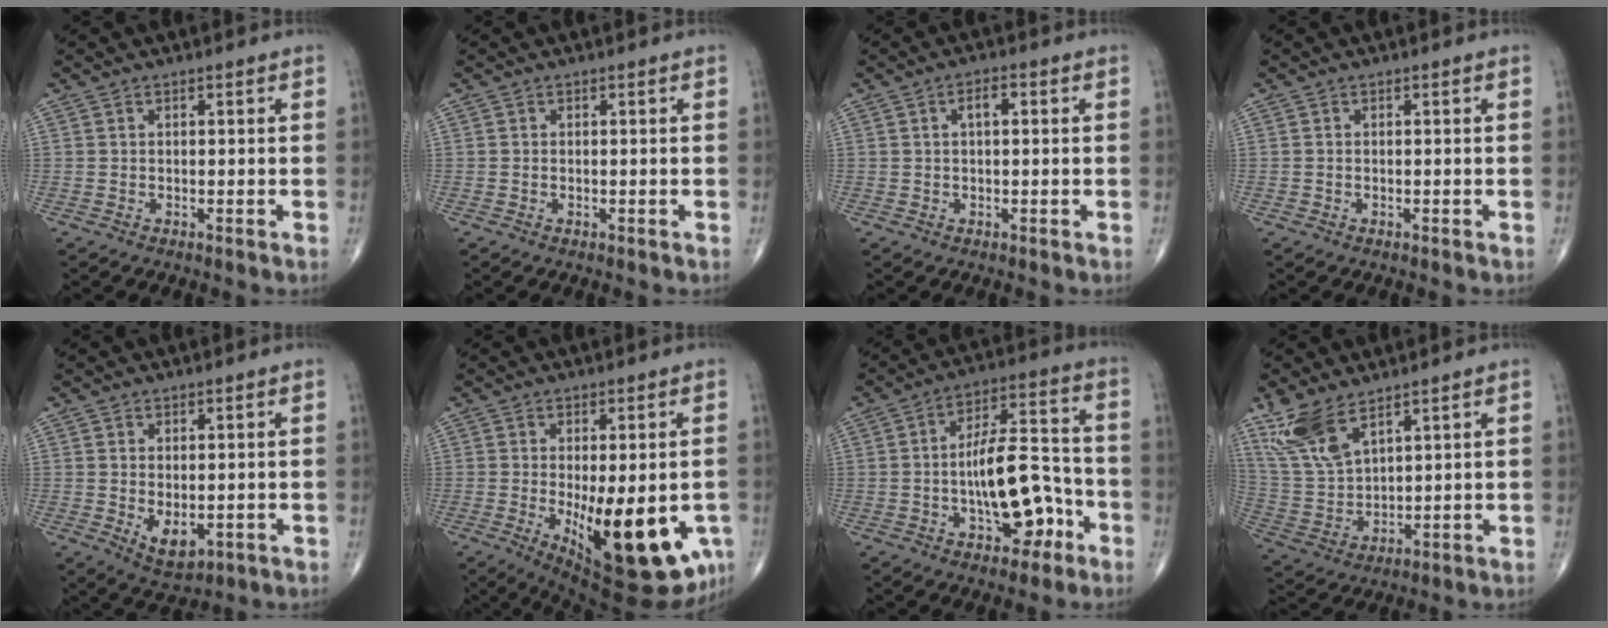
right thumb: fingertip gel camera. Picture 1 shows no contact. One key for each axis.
{"total": 0.0}
{"total": 2.7, "fx": 0.6, "fy": 1.2, "fz": 2.3, "tx": -0.039, "ty": 0.008, "tz": 0.008}
{"total": 0.0}
{"total": 5.7, "fx": -0.9, "fy": 3.2, "fz": 4.6, "tx": -0.068, "ty": -0.013, "tz": -0.001}
{"total": 19.8, "fx": -5.3, "fy": 7.6, "fz": 17.5, "tx": -0.214, "ty": -0.027, "tz": -0.051}
{"total": 14.6, "fx": -4.4, "fy": 7.1, "fz": 11.9, "tx": -0.164, "ty": 0.053, "tz": -0.066}
{"total": 10.9, "fx": 7.3, "fy": 4.5, "fz": 6.7, "tx": -0.139, "ty": -0.024, "tz": 0.162}